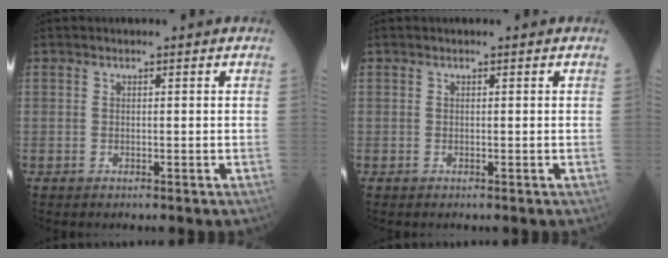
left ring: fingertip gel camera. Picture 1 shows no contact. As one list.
[{"total": 0.0}]